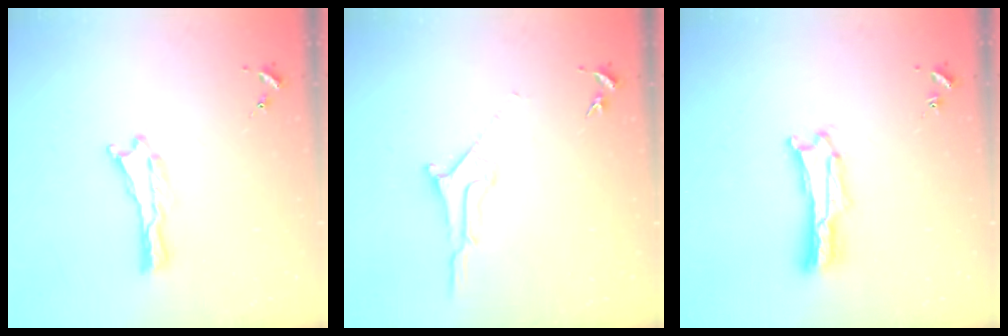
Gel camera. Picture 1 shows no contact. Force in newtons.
{"total": 1.8, "press": 1.7, "slide": 0.2}
{"total": 1.7, "press": 1.7, "slide": 0.3}